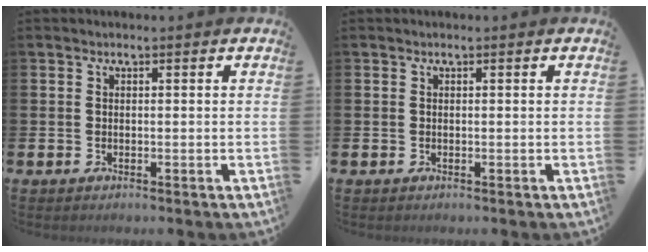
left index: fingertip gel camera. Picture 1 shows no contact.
{"total": 0.0}